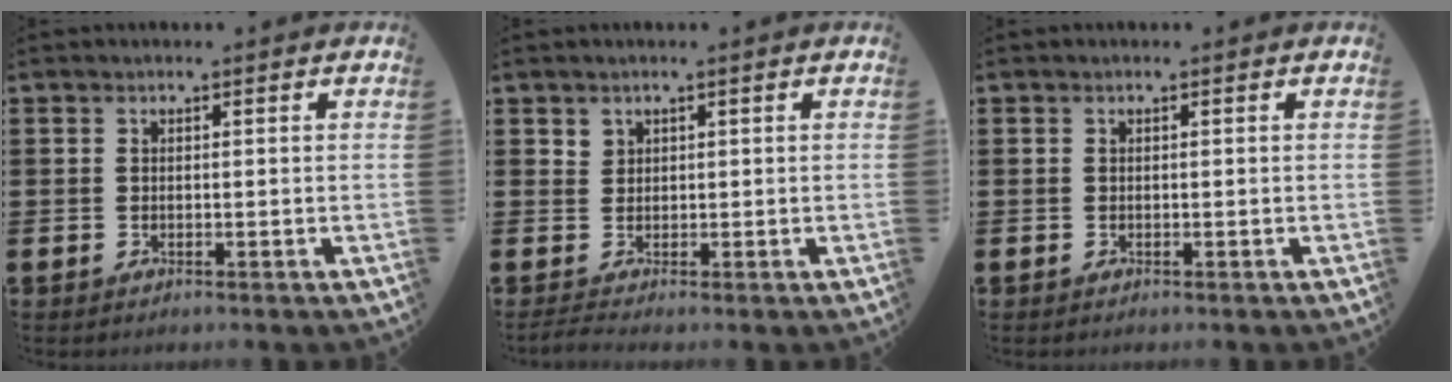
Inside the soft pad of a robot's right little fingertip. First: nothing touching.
{"total": 1.3, "force": [0.6, 1.1, 0.2], "torque": [0.008, -0.002, 0.009]}
{"total": 0.0}